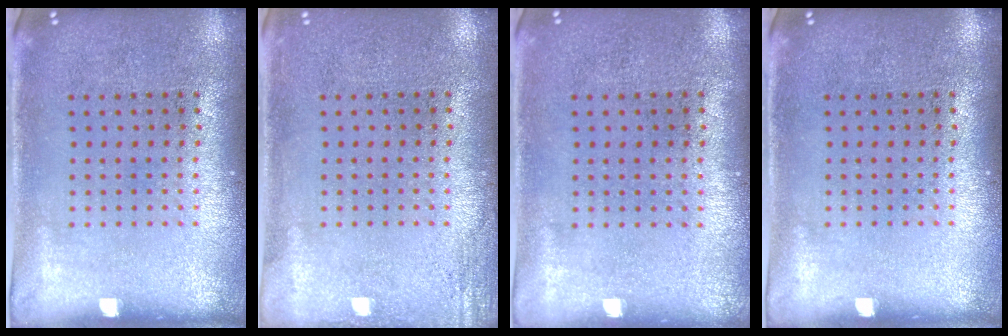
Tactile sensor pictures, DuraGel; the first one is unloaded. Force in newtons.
{"total": 1.8, "press": 1.8, "slide": 0.2}
{"total": 0.0}
{"total": 0.0}